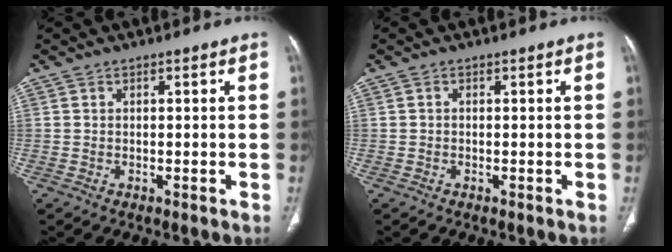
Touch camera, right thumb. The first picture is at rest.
{"total": 0.0}